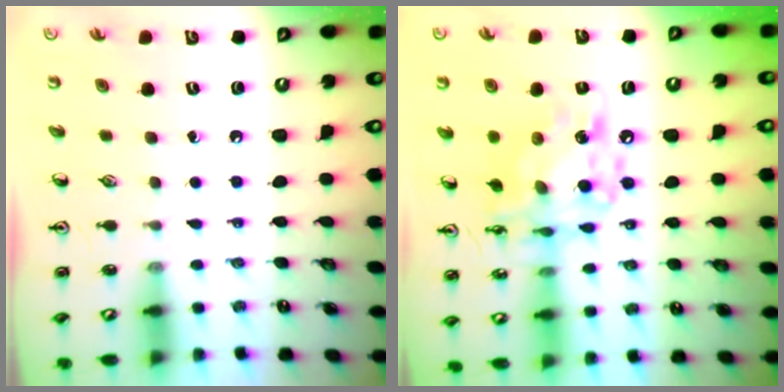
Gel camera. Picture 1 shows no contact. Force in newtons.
{"total": 13.8, "press": 13.7, "slide": 1.2}